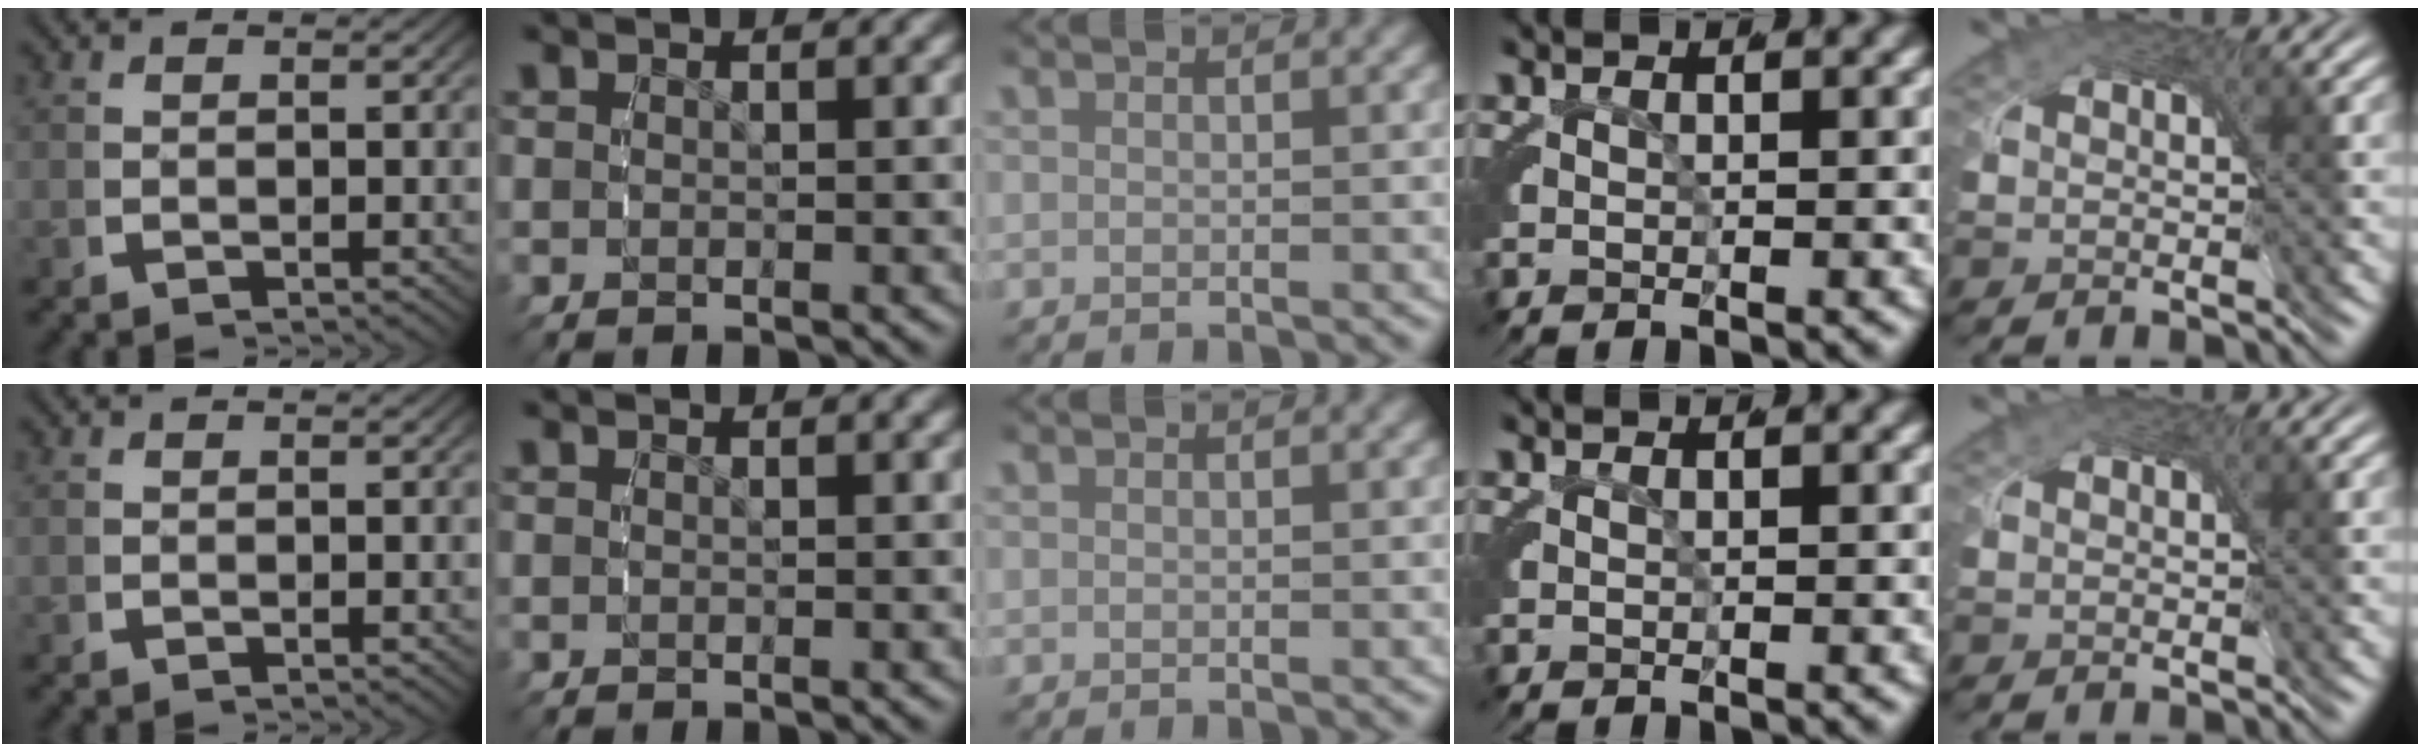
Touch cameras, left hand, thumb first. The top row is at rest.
{}